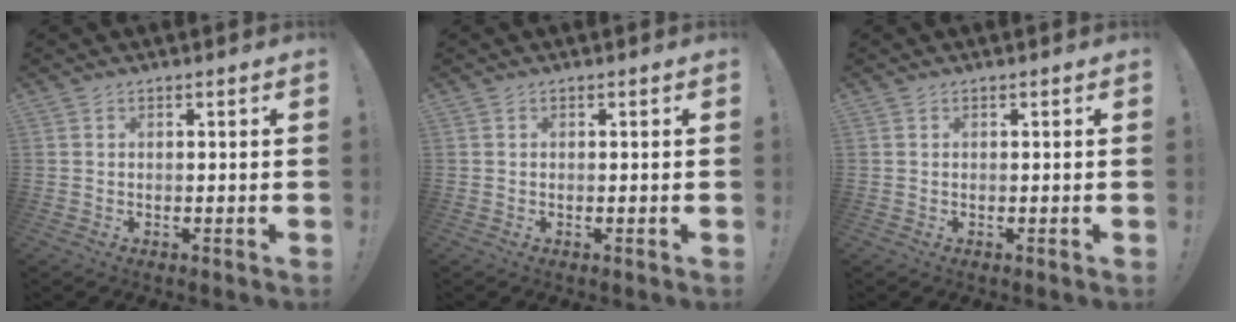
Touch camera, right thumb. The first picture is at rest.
{"total": 0.0}
{"total": 0.0}